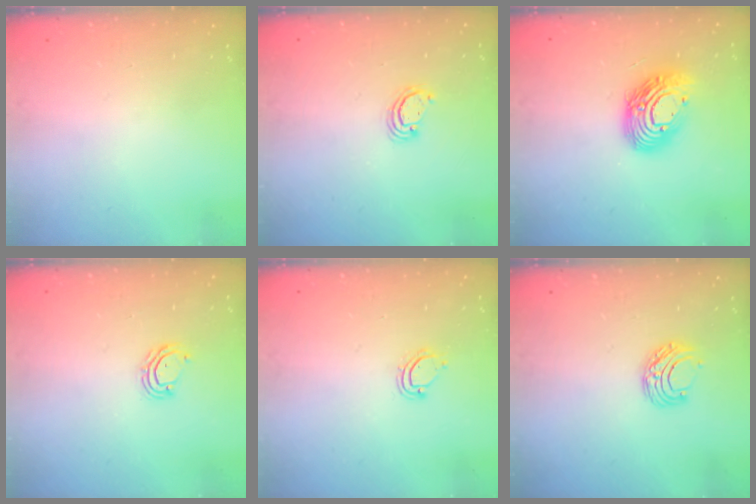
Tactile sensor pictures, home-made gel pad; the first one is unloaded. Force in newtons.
{"total": 2.3, "press": 2.3, "slide": 0.3}
{"total": 14.9, "press": 14.9, "slide": 1.3}
{"total": 6.1, "press": 6.1, "slide": 0.5}
{"total": 4.3, "press": 4.3, "slide": 0.3}
{"total": 6.4, "press": 6.3, "slide": 0.6}